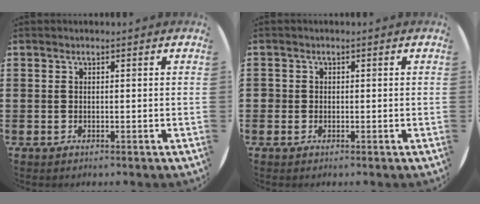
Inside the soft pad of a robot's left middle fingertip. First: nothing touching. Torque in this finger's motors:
{"motor_torque": [0.05, -0.03, -0.03, -0.02]}